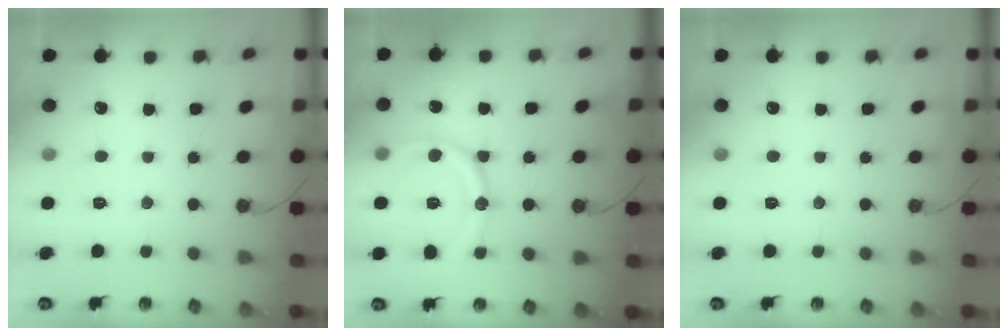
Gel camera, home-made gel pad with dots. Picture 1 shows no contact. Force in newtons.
{"total": 13.6, "press": 13.6, "slide": 1.1}
{"total": 0.0}